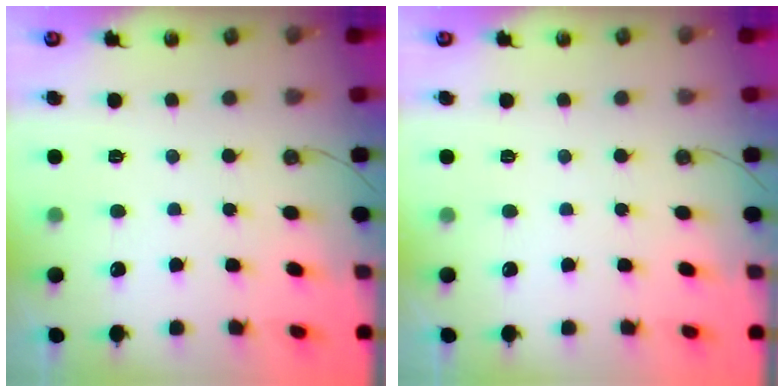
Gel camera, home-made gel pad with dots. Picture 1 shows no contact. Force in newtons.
{"total": 0.0}